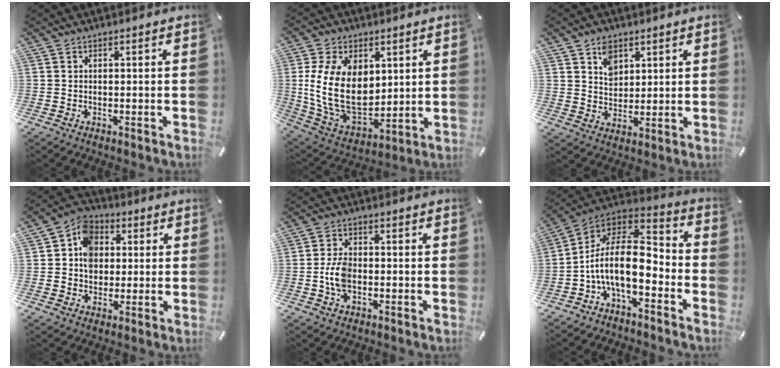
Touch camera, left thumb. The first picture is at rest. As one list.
[{"total": 18.4, "force": [2.3, 13.1, 12.7], "torque": [-0.273, -0.018, 0.044]}, {"total": 6.2, "force": [3.3, 5.0, 1.6], "torque": [-0.018, -0.006, 0.056]}, {"total": 8.8, "force": [0.3, 7.9, 3.8], "torque": [-0.066, 0.017, 0.006]}, {"total": 5.6, "force": [-1.0, 3.4, 4.3], "torque": [-0.096, 0.003, -0.021]}, {"total": 16.4, "force": [-4.3, 8.6, 13.3], "torque": [-0.282, 0.008, -0.077]}]